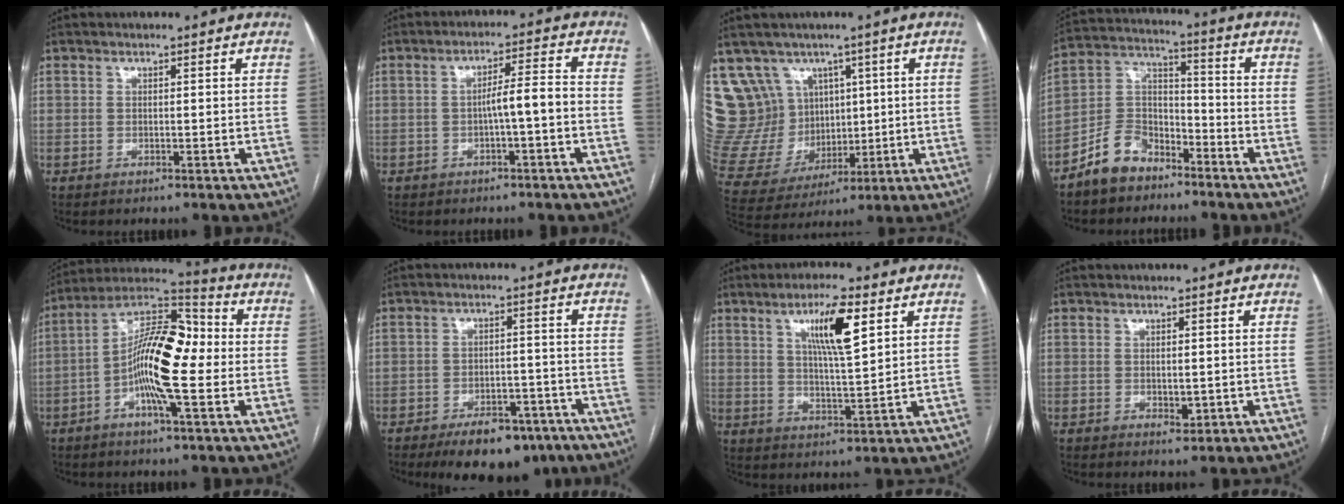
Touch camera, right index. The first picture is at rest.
{"total": 4.7, "force": [-1.2, 0.2, 4.6], "torque": [-0.071, 0.017, -0.016]}
{"total": 17.1, "force": [7.7, 14.3, 5.2], "torque": [-0.142, 0.070, 0.182]}
{"total": 9.4, "force": [-6.9, 5.5, 3.4], "torque": [-0.072, 0.025, -0.132]}
{"total": 15.0, "force": [-1.8, 3.7, 14.4], "torque": [-0.257, 0.027, -0.038]}
{"total": 10.4, "force": [-7.4, 4.7, 5.7], "torque": [-0.076, 0.006, -0.109]}
{"total": 9.2, "force": [4.2, 1.1, 8.1], "torque": [-0.143, 0.002, 0.071]}
{"total": 1.7, "force": [-0.2, 0.9, 1.4], "torque": [-0.022, -0.005, 0.002]}